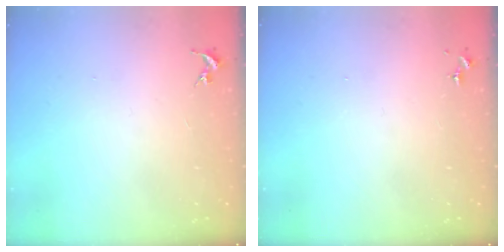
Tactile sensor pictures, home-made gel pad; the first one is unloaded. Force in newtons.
{"total": 0.0}